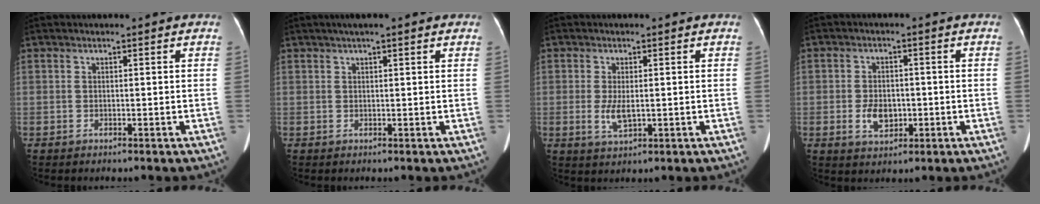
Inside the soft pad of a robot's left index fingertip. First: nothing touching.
{"total": 4.2, "force": [3.0, 0.4, 2.9], "torque": [-0.044, 0.031, 0.044]}
{"total": 3.4, "force": [-0.3, 1.3, 3.1], "torque": [-0.065, -0.007, -0.001]}
{"total": 4.6, "force": [-1.1, 3.1, 3.3], "torque": [-0.064, 0.003, -0.011]}